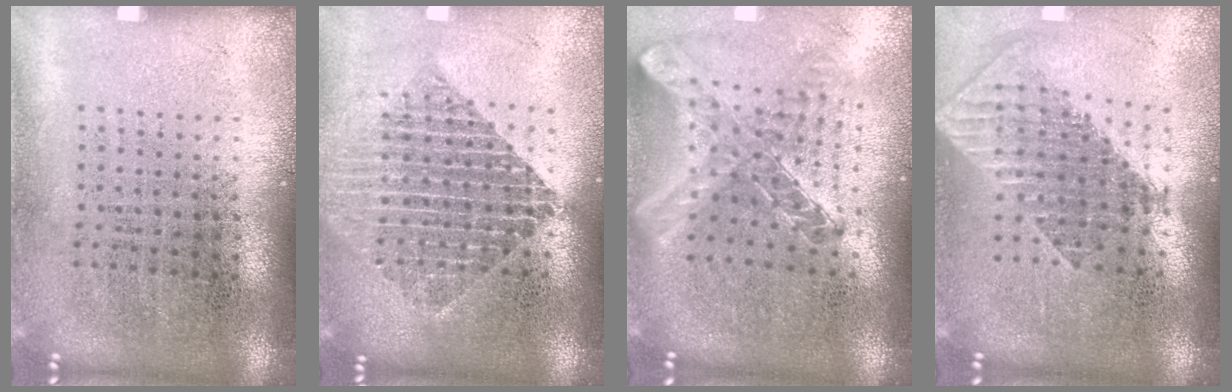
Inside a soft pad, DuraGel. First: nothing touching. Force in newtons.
{"total": 1.8, "press": 1.6, "slide": 1.0}
{"total": 1.2, "press": 1.1, "slide": 0.5}
{"total": 1.8, "press": 1.5, "slide": 1.1}